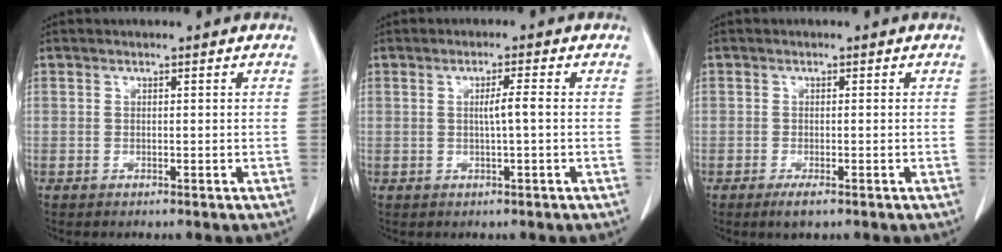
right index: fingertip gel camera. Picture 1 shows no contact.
{"total": 2.5, "force": [0.0, -0.3, 2.5], "torque": [-0.043, 0.000, 0.000]}
{"total": 2.0, "force": [-1.2, 0.4, 1.5], "torque": [-0.027, -0.004, -0.019]}